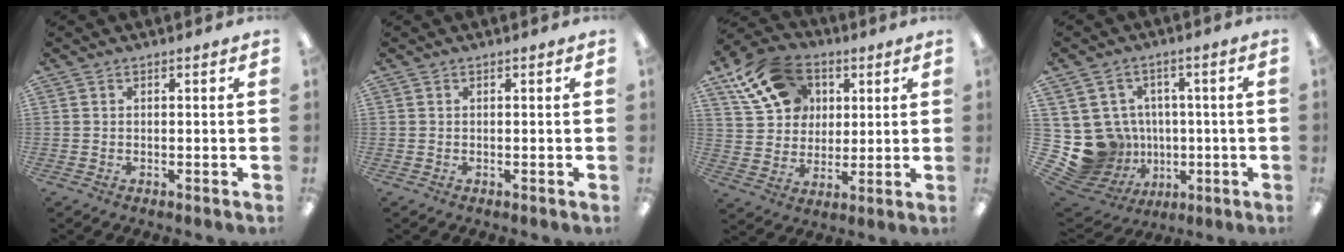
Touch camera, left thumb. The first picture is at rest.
{"total": 0.0}
{"total": 17.3, "force": [8.7, 12.9, 7.6], "torque": [-0.136, -0.027, 0.170]}
{"total": 13.4, "force": [-1.5, 12.8, 3.8], "torque": [-0.103, -0.001, 0.007]}